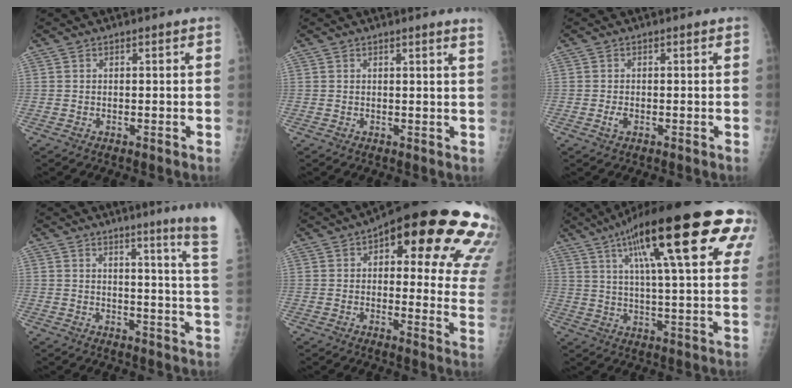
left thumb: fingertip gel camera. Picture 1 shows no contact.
{"total": 2.4, "force": [1.9, -0.7, 1.2], "torque": [-0.025, -0.014, 0.015]}
{"total": 1.4, "force": [-0.4, 0.9, 1.0], "torque": [-0.021, -0.002, -0.008]}
{"total": 13.3, "force": [9.8, -1.9, 8.8], "torque": [-0.106, -0.093, 0.104]}
{"total": 27.0, "force": [12.5, 9.4, 22.0], "torque": [-0.204, -0.008, 0.148]}
{"total": 28.6, "force": [13.3, 6.9, 24.3], "torque": [-0.349, 0.007, 0.197]}